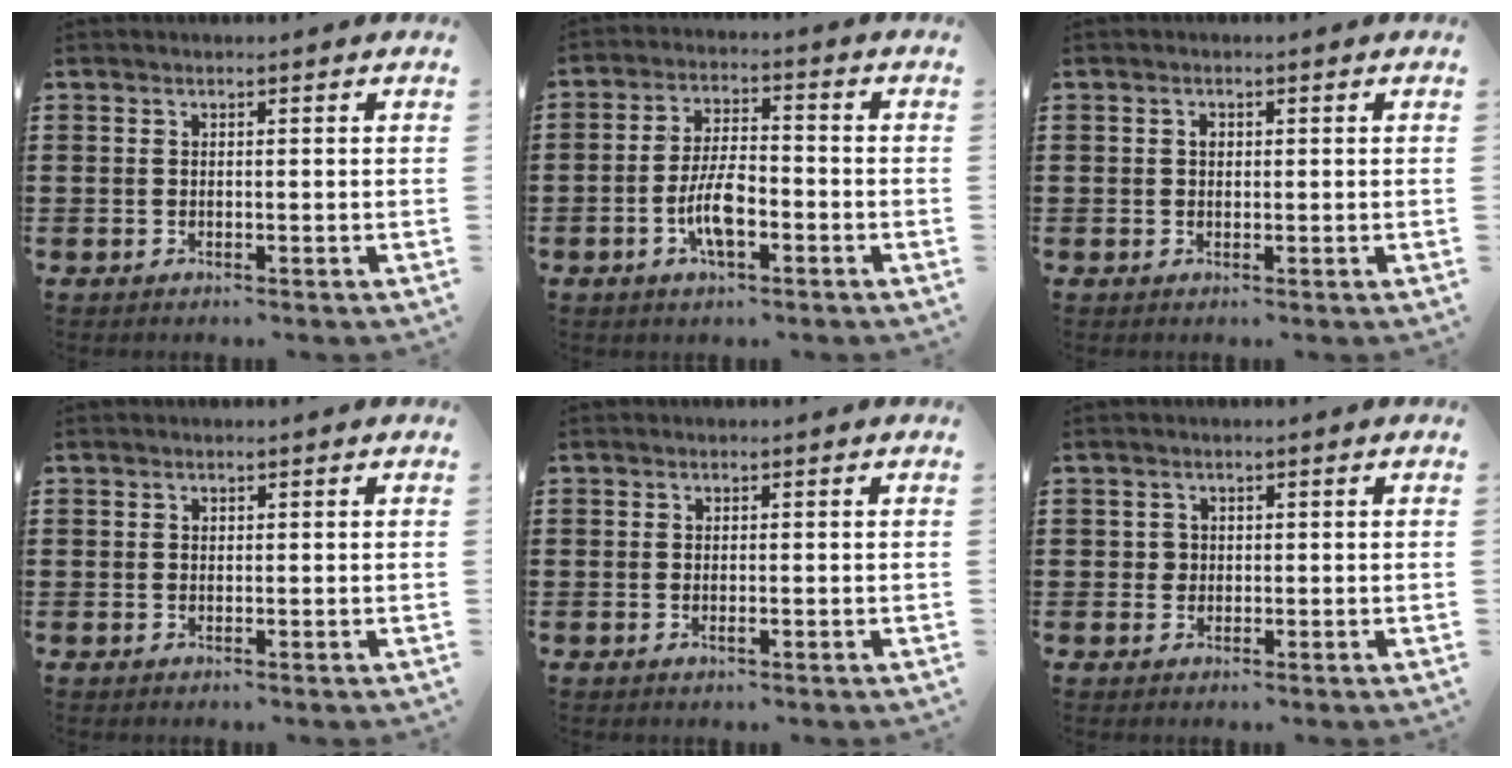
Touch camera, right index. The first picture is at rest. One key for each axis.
{"total": 7.1, "fx": -2.4, "fy": 2.7, "fz": 6.1, "tx": -0.136, "ty": 0.000, "tz": -0.052}
{"total": 1.0, "fx": 0.3, "fy": 0.6, "fz": 0.7, "tx": -0.016, "ty": 0.001, "tz": 0.006}
{"total": 0.0}
{"total": 0.7, "fx": -0.2, "fy": 0.3, "fz": 0.6, "tx": -0.011, "ty": -0.003, "tz": -0.003}
{"total": 1.2, "fx": 0.2, "fy": 1.1, "fz": 0.4, "tx": -0.011, "ty": 0.003, "tz": 0.006}